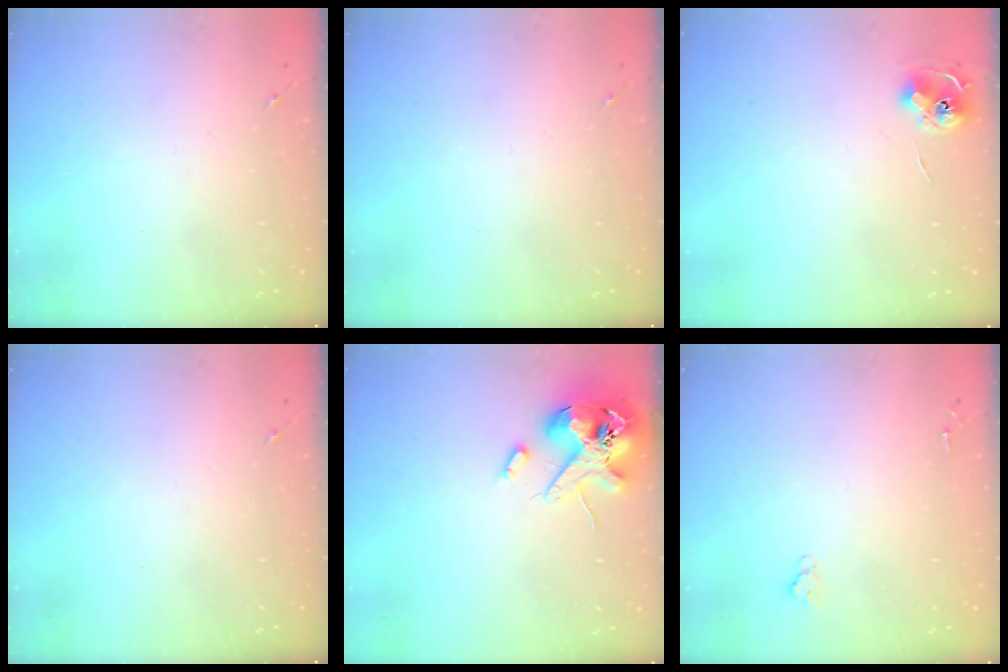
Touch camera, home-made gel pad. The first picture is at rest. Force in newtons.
{"total": 0.0}
{"total": 6.6, "press": 6.6, "slide": 0.3}
{"total": 0.0}
{"total": 14.4, "press": 14.2, "slide": 2.4}
{"total": 2.6, "press": 2.5, "slide": 0.3}